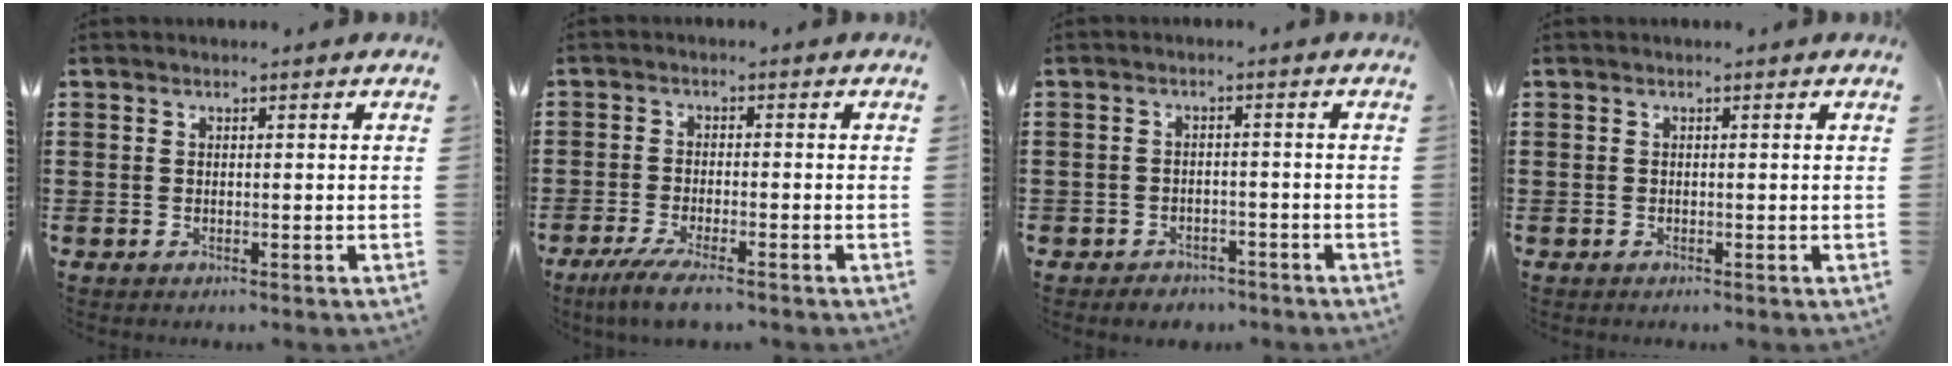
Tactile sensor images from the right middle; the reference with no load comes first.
{"total": 4.2, "force": [-3.4, 0.2, 2.5], "torque": [-0.055, -0.012, -0.065]}
{"total": 2.0, "force": [-1.9, 0.7, -0.2], "torque": [-0.003, 0.004, -0.044]}
{"total": 0.0}